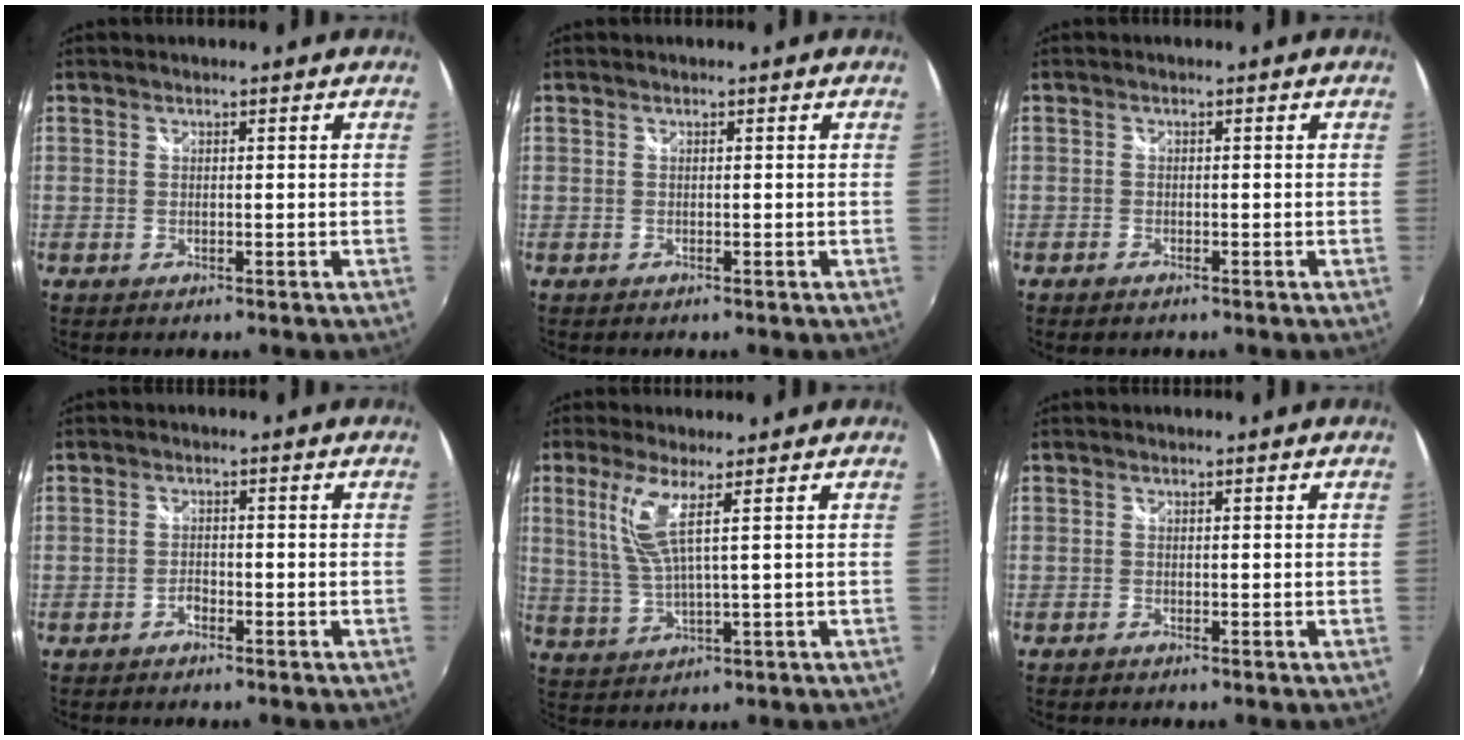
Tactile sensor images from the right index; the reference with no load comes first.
{"total": 0.0}
{"total": 1.4, "force": [-1.2, 0.6, 0.5], "torque": [-0.013, -0.003, -0.023]}
{"total": 1.3, "force": [-1.0, 0.7, 0.4], "torque": [-0.009, 0.005, -0.018]}
{"total": 6.4, "force": [2.8, 0.1, 5.8], "torque": [-0.125, -0.001, 0.062]}
{"total": 0.7, "force": [-0.6, 0.3, 0.1], "torque": [-0.006, -0.002, -0.014]}